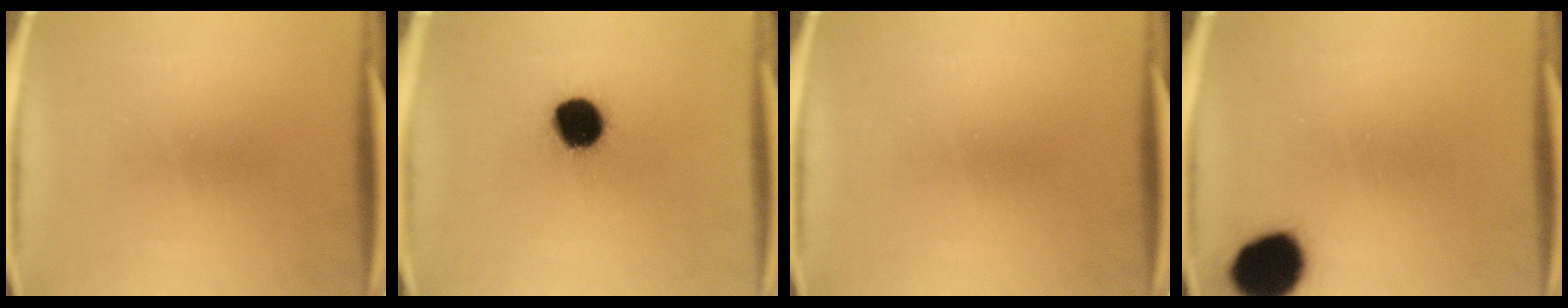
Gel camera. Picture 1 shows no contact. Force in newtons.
{"total": 12.7}
{"total": 0.0}
{"total": 12.9}